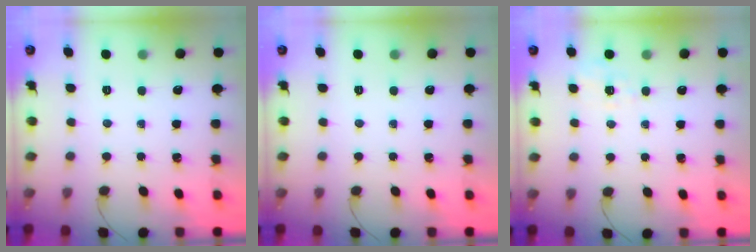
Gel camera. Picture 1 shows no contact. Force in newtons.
{"total": 0.0}
{"total": 1.6, "press": 0.2, "slide": 1.6}